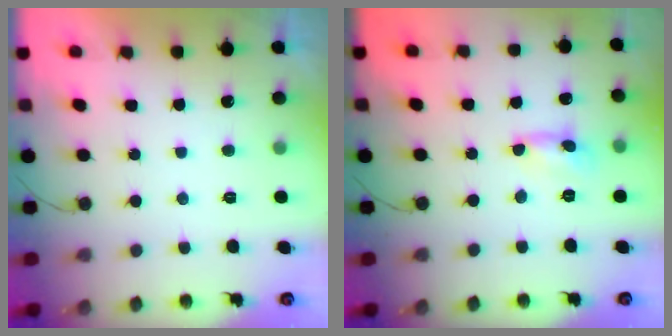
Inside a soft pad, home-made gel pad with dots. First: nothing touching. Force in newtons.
{"total": 1.0, "press": 1.0, "slide": 0.1}